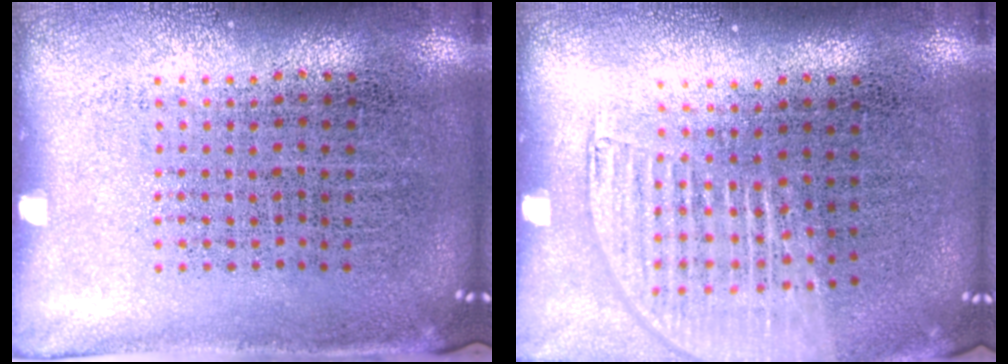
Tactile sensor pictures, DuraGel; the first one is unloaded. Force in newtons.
{"total": 1.5, "press": 1.3, "slide": 0.7}